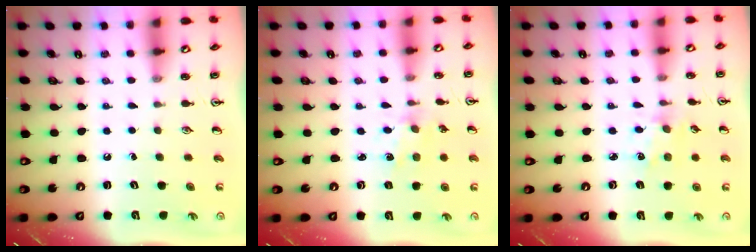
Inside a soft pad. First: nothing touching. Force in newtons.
{"total": 1.9, "press": 1.8, "slide": 0.5}
{"total": 1.6, "press": 1.6, "slide": 0.0}